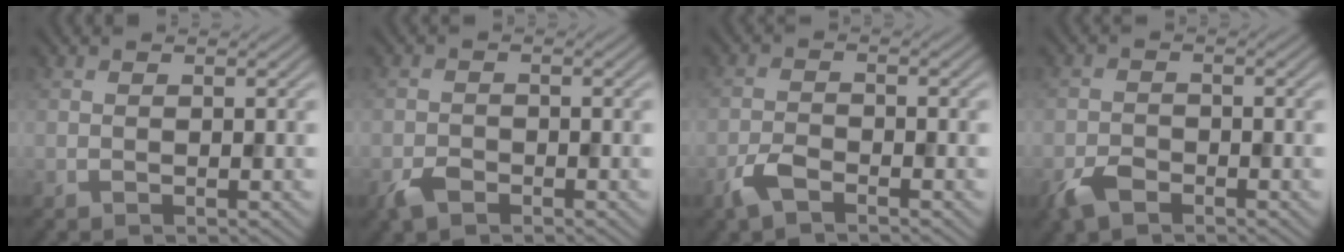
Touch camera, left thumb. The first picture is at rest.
{"total": 2.5, "force": [-1.7, 1.3, 1.3], "torque": [-0.027, -0.002, -0.038]}
{"total": 3.1, "force": [-2.2, 1.2, 1.9], "torque": [-0.044, 0.000, -0.052]}
{"total": 3.3, "force": [-2.3, 1.7, 1.7], "torque": [-0.037, -0.004, -0.052]}